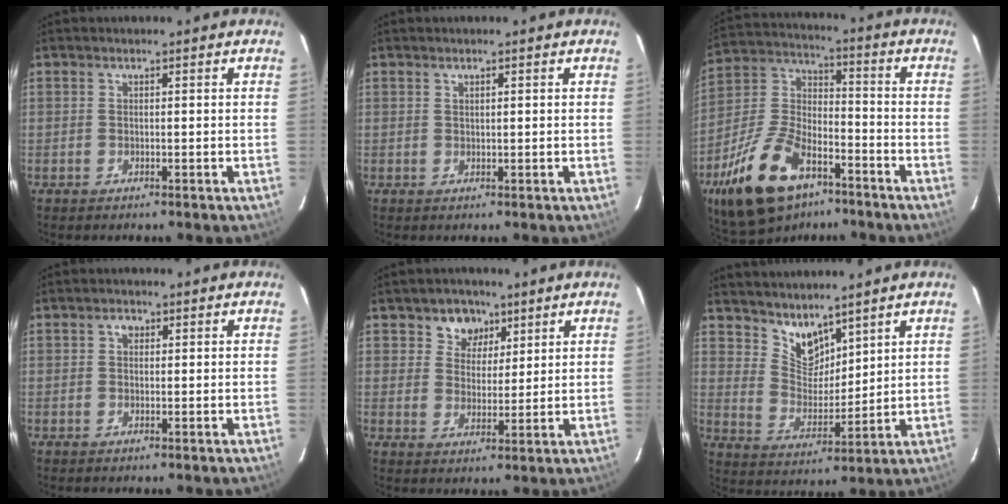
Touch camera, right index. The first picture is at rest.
{"total": 0.7, "force": [0.4, 0.2, 0.5], "torque": [-0.009, 0.003, 0.009]}
{"total": 20.7, "force": [-11.8, 10.6, 13.3], "torque": [-0.278, 0.003, -0.206]}
{"total": 1.4, "force": [0.4, 1.1, 0.6], "torque": [-0.009, 0.007, 0.006]}
{"total": 5.8, "force": [3.4, 4.6, 1.3], "torque": [-0.016, 0.005, 0.058]}
{"total": 7.6, "force": [6.3, 3.4, 2.5], "torque": [-0.036, -0.001, 0.127]}